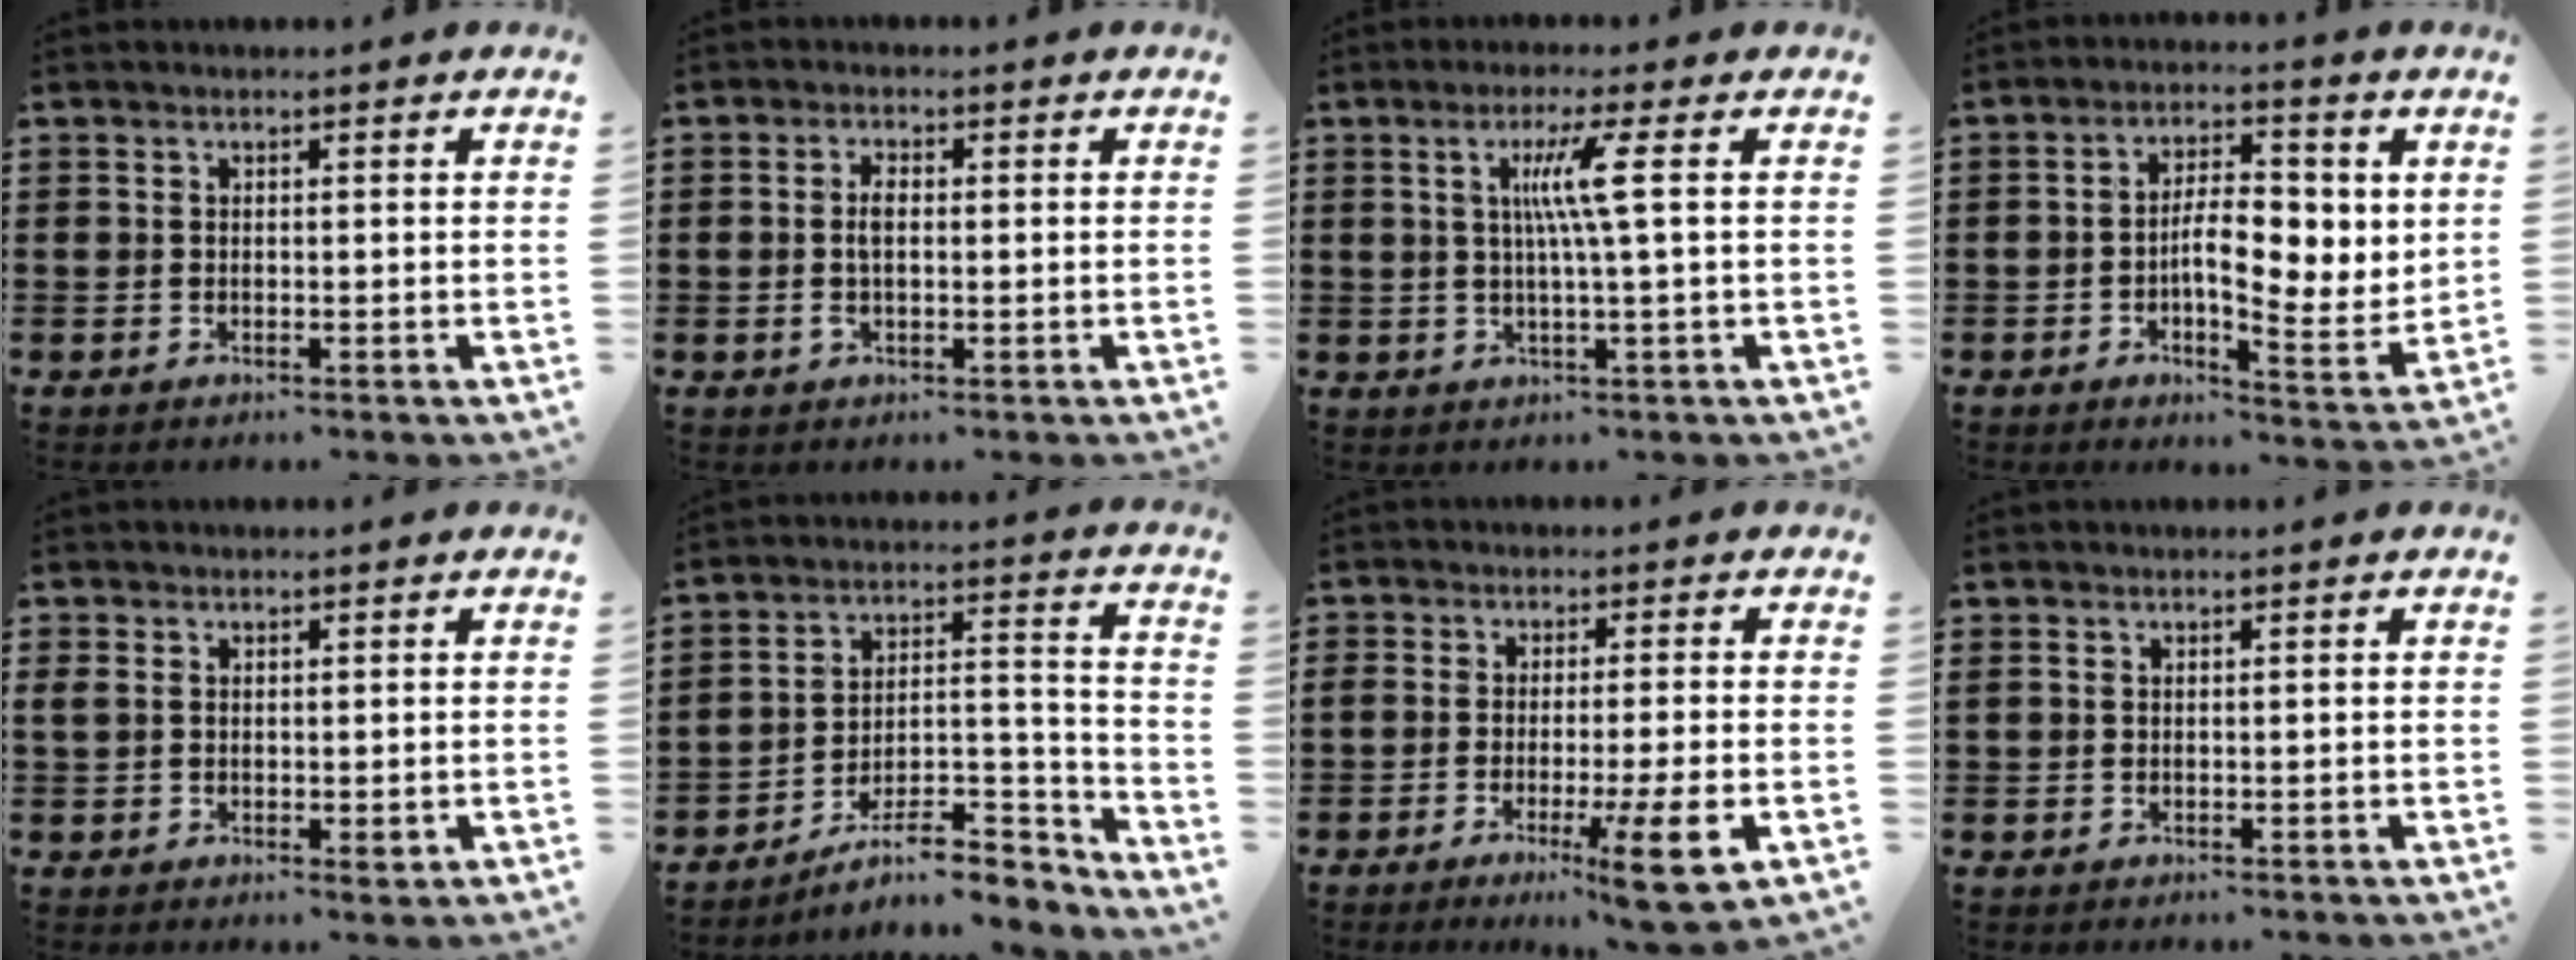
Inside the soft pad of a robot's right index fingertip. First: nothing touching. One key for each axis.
{"total": 3.1, "fx": -0.1, "fy": 1.3, "fz": 2.9, "tx": -0.063, "ty": 0.001, "tz": -0.006}
{"total": 6.1, "fx": 1.1, "fy": -0.8, "fz": 5.9, "tx": -0.117, "ty": -0.005, "tz": 0.011}
{"total": 7.2, "fx": 0.6, "fy": 3.2, "fz": 6.4, "tx": -0.109, "ty": -0.004, "tz": 0.005}
{"total": 2.4, "fx": 0.4, "fy": 1.5, "fz": 1.8, "tx": -0.044, "ty": 0.002, "tz": 0.006}
{"total": 9.2, "fx": -7.5, "fy": 2.8, "fz": 4.6, "tx": -0.060, "ty": 0.024, "tz": -0.136}
{"total": 8.1, "fx": -3.7, "fy": 0.3, "fz": 7.2, "tx": -0.110, "ty": -0.009, "tz": -0.059}
{"total": 0.0}